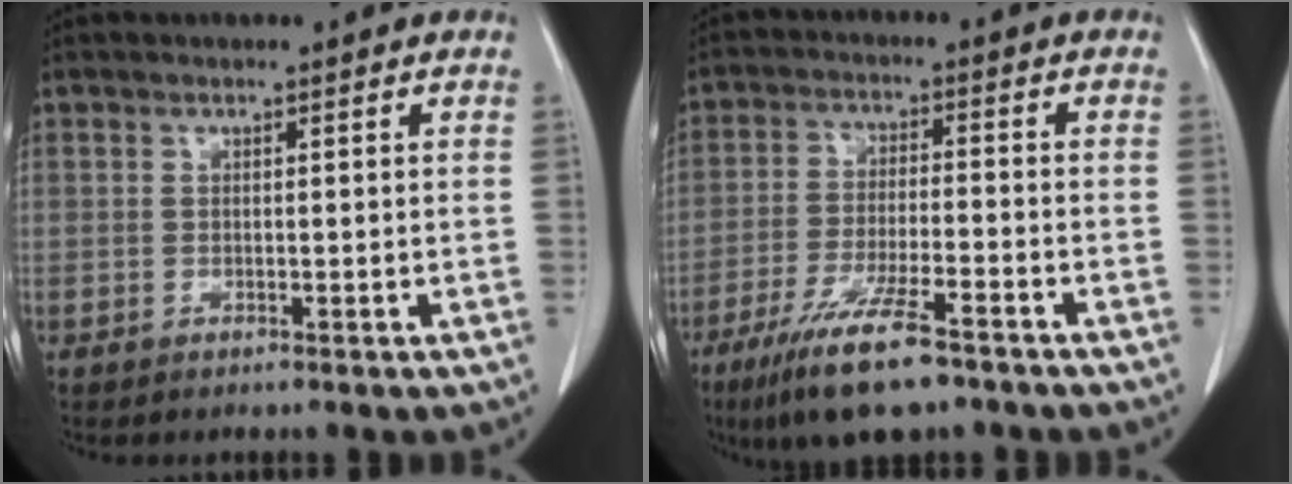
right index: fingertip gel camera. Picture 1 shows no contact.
{"total": 11.8, "force": [-8.2, 2.0, 8.3], "torque": [-0.152, -0.027, -0.140]}